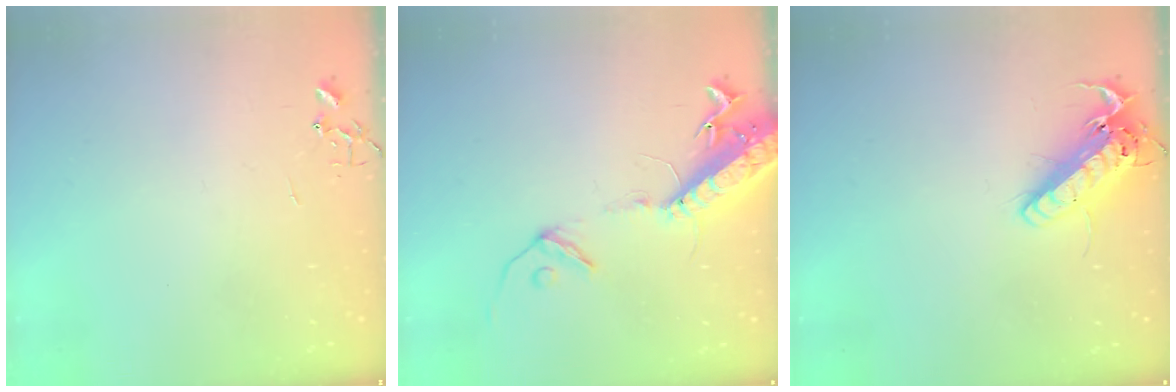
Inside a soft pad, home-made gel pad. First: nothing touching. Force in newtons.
{"total": 16.3, "press": 15.8, "slide": 4.0}
{"total": 16.4, "press": 16.2, "slide": 2.7}